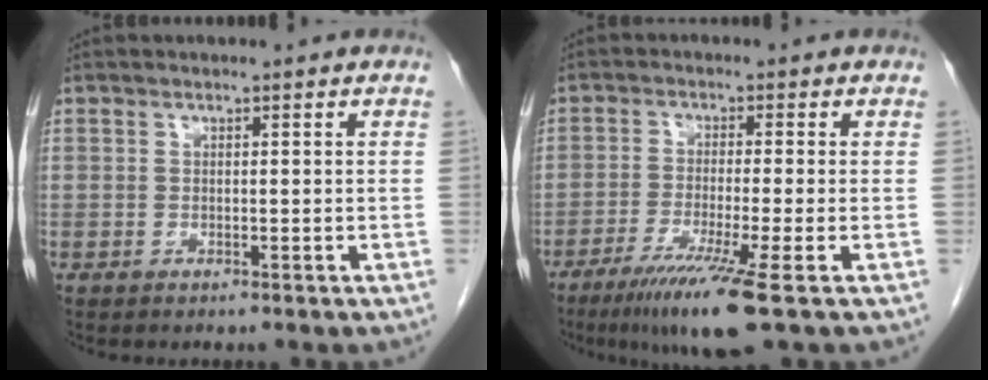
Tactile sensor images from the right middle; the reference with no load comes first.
{"total": 9.3, "force": [-5.6, -1.1, 7.4], "torque": [-0.131, -0.032, -0.100]}